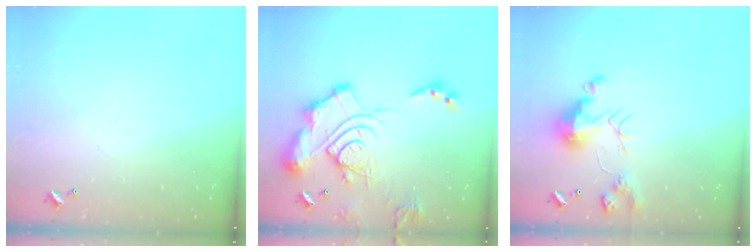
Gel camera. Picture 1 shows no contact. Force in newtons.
{"total": 20.2, "press": 20.0, "slide": 2.4}
{"total": 11.0, "press": 11.0, "slide": 0.7}